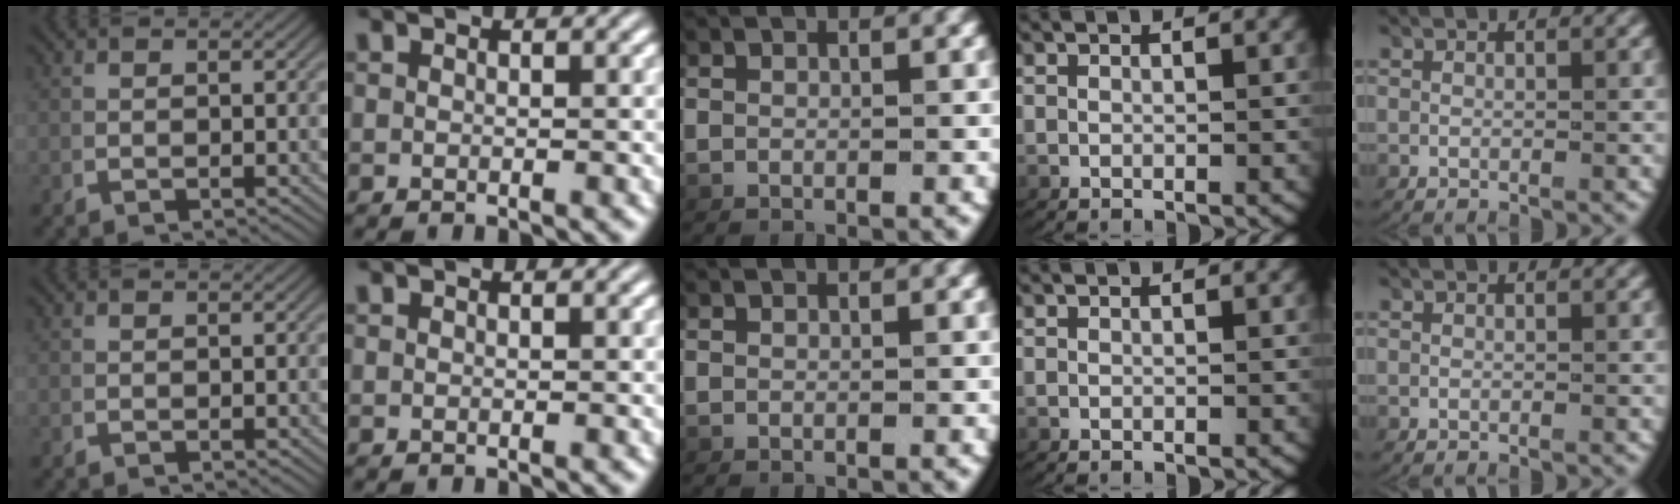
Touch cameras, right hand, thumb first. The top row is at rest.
{}